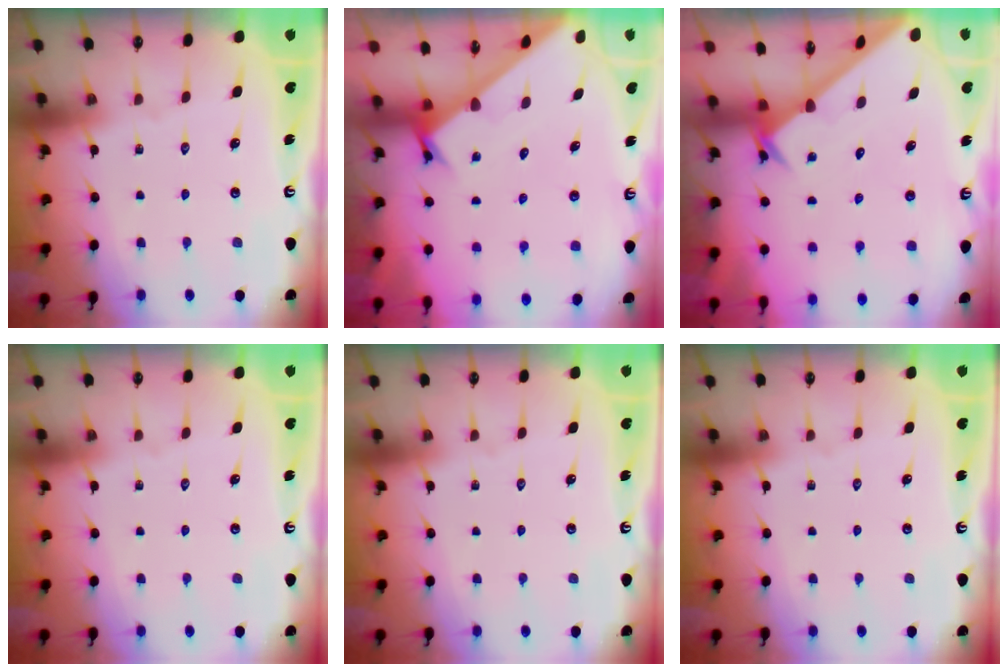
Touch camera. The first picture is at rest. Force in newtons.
{"total": 2.2, "press": 2.2, "slide": 0.1}
{"total": 2.6, "press": 2.6, "slide": 0.2}
{"total": 0.0}
{"total": 0.0}
{"total": 0.0}